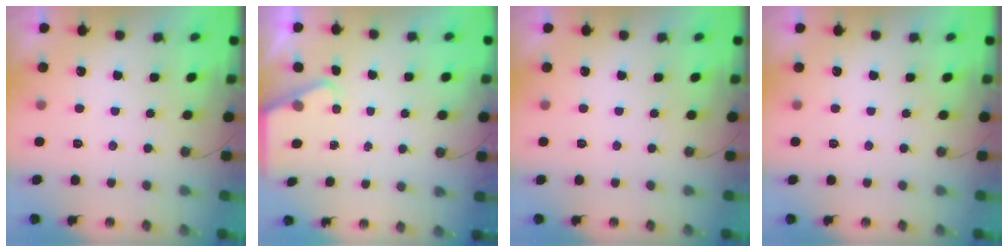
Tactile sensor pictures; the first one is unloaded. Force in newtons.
{"total": 2.2, "press": 2.1, "slide": 0.3}
{"total": 0.0}
{"total": 0.0}